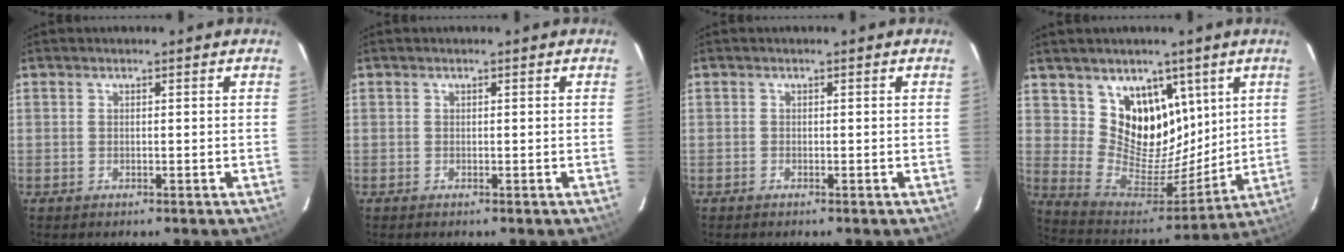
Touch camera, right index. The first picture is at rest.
{"total": 0.0}
{"total": 0.0}
{"total": 14.4, "force": [7.6, 10.8, 5.9], "torque": [-0.104, -0.020, 0.149]}